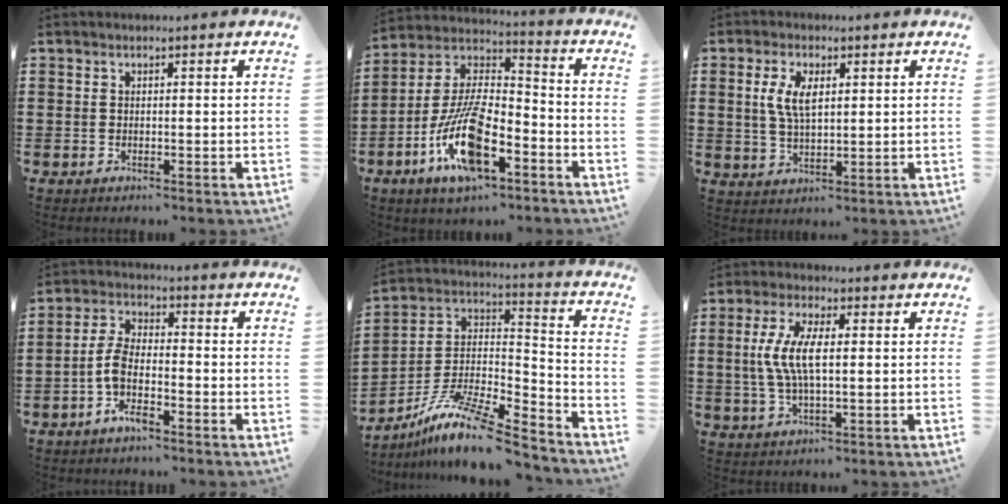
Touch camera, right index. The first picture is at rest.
{"total": 15.0, "force": [-7.2, 5.8, 11.8], "torque": [-0.258, 0.005, -0.135]}
{"total": 5.4, "force": [1.5, 2.3, 4.6], "torque": [-0.098, 0.008, 0.025]}
{"total": 6.0, "force": [-2.6, 2.7, 4.7], "torque": [-0.117, 0.004, -0.057]}
{"total": 11.6, "force": [-9.1, 2.0, 6.8], "torque": [-0.139, 0.013, -0.183]}
{"total": 7.5, "force": [0.6, 2.5, 7.0], "torque": [-0.159, -0.002, 0.001]}